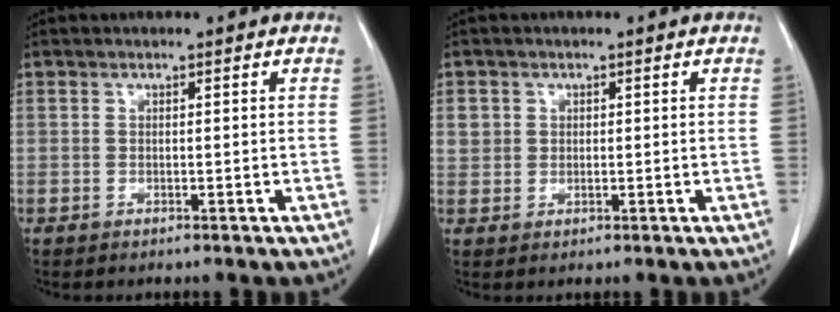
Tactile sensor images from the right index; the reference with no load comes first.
{"total": 2.5, "force": [0.8, 2.3, 0.5], "torque": [-0.002, 0.004, 0.015]}